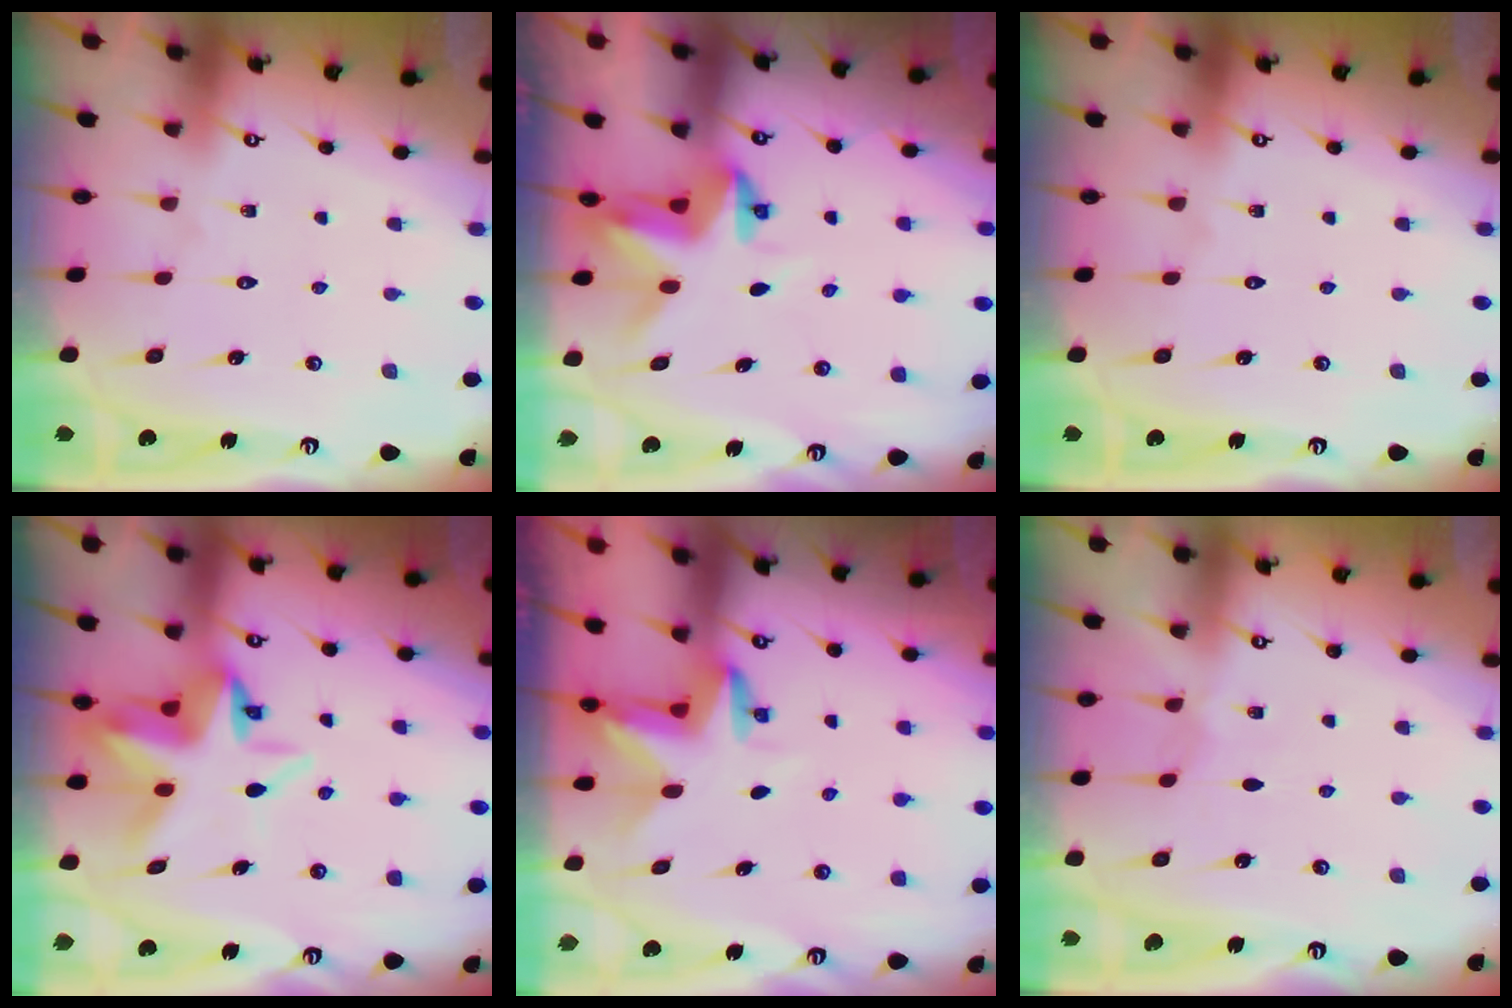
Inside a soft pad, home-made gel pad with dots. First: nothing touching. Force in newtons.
{"total": 3.4, "press": 3.4, "slide": 0.2}
{"total": 0.0}
{"total": 8.3, "press": 8.1, "slide": 1.3}
{"total": 3.3, "press": 3.3, "slide": 0.2}
{"total": 2.3, "press": 2.3, "slide": 0.4}